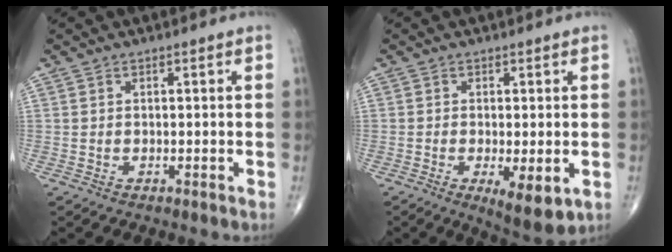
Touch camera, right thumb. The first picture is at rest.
{"total": 7.2, "force": [-2.0, 2.4, 6.5], "torque": [-0.099, -0.021, -0.027]}